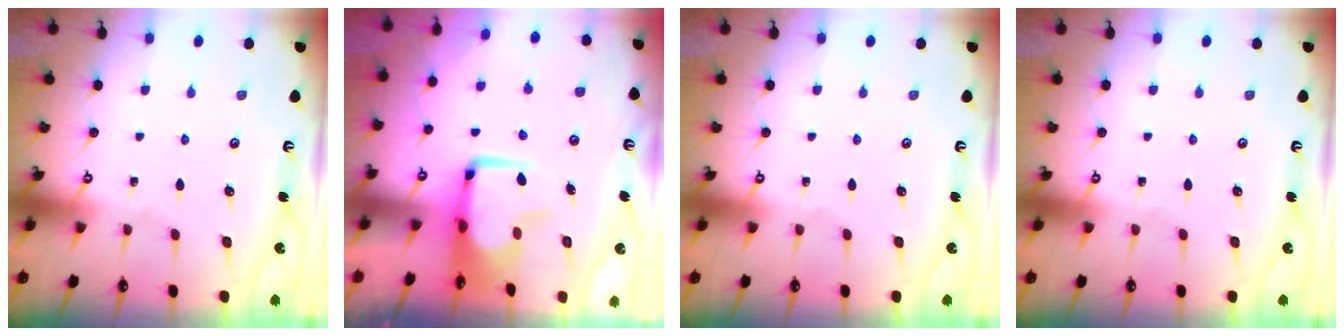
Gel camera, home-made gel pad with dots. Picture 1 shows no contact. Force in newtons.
{"total": 1.4, "press": 1.0, "slide": 1.0}
{"total": 0.0}
{"total": 0.0}